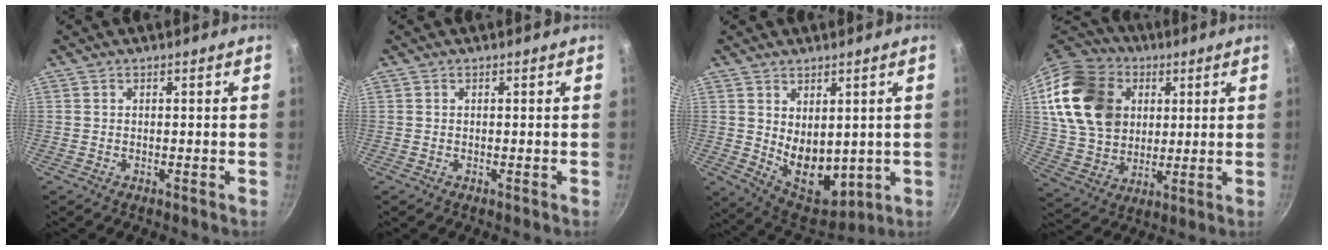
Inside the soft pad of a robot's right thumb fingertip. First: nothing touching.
{"total": 0.0}
{"total": 10.3, "force": [2.1, 6.6, 7.7], "torque": [-0.085, -0.041, 0.058]}
{"total": 21.6, "force": [6.1, 16.9, 12.1], "torque": [-0.202, -0.001, 0.120]}